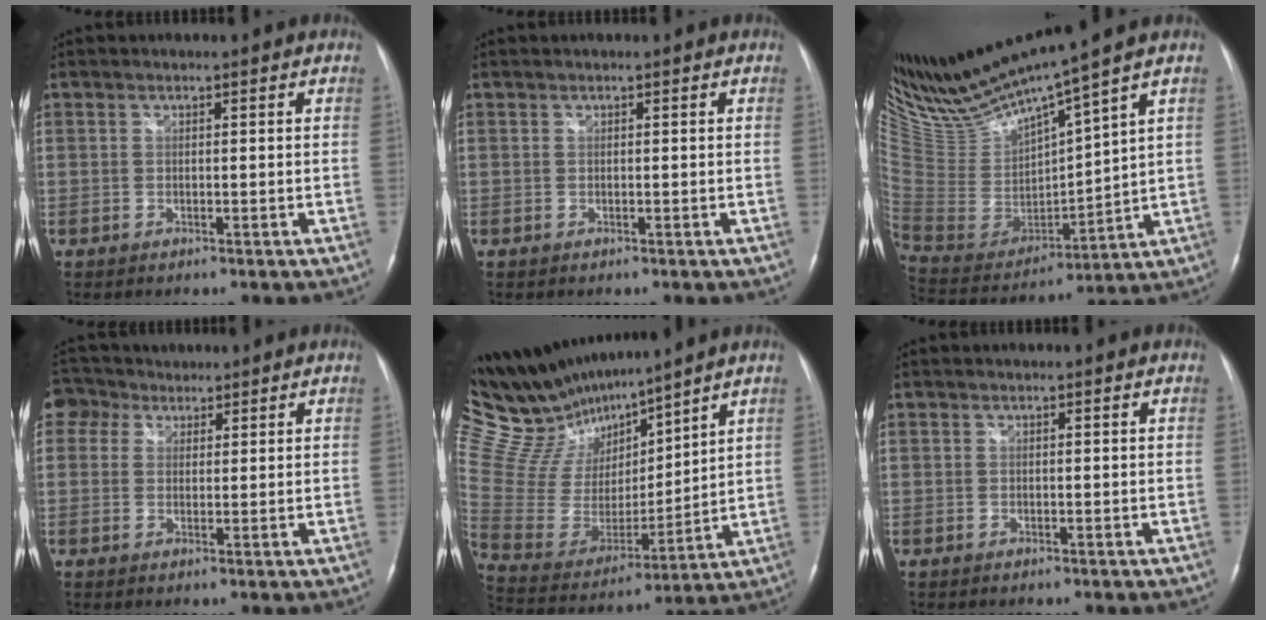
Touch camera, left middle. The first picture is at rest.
{"total": 0.0}
{"total": 16.6, "force": [14.4, -0.8, 8.1], "torque": [-0.163, -0.021, 0.292]}
{"total": 4.5, "force": [2.7, 3.6, 0.3], "torque": [-0.016, 0.026, 0.051]}
{"total": 17.8, "force": [16.2, 3.8, 6.3], "torque": [-0.135, 0.001, 0.315]}
{"total": 0.0}